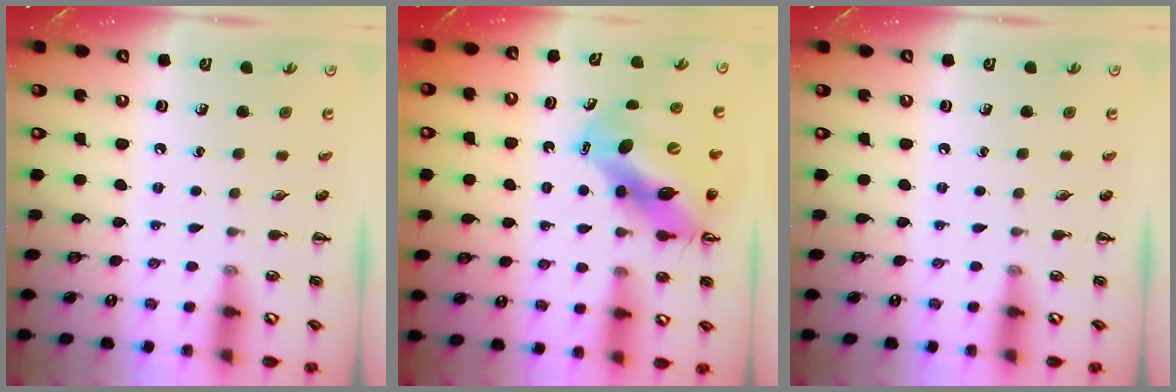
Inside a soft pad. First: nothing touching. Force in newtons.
{"total": 10.9, "press": 10.7, "slide": 2.5}
{"total": 0.0}